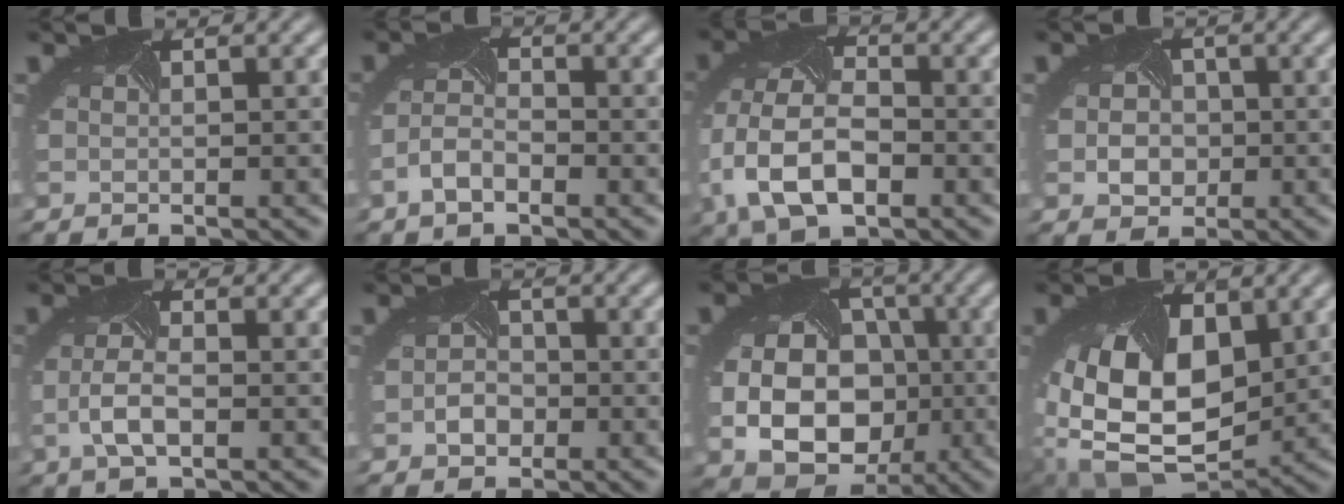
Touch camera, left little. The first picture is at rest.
{"total": 2.7, "force": [-1.7, 1.2, 1.7], "torque": [-0.042, -0.004, -0.036]}
{"total": 8.4, "force": [-2.4, 5.2, 6.1], "torque": [-0.148, -0.010, -0.053]}
{"total": 3.6, "force": [-0.2, 3.0, 1.9], "torque": [-0.022, 0.002, -0.005]}
{"total": 3.0, "force": [-0.7, 1.2, 2.6], "torque": [-0.069, -0.006, -0.015]}
{"total": 1.9, "force": [-0.8, 1.4, 0.9], "torque": [-0.019, -0.004, -0.019]}
{"total": 12.5, "force": [-1.8, 10.2, 7.1], "torque": [-0.107, -0.032, -0.038]}
{"total": 14.4, "force": [1.2, 9.7, 10.6], "torque": [-0.194, -0.031, 0.039]}